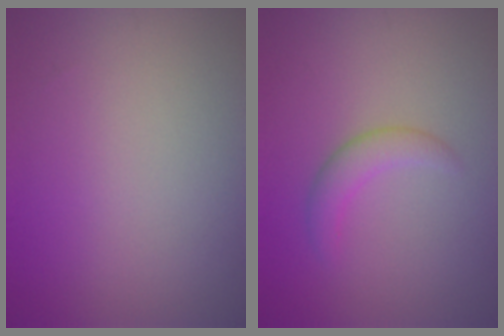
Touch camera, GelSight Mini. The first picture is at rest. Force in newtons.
{"total": 1.9, "press": 1.9, "slide": 0.1}